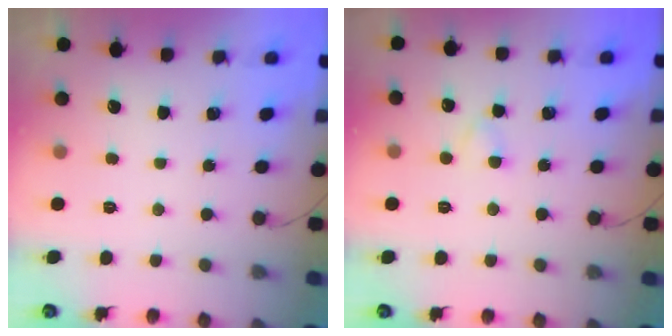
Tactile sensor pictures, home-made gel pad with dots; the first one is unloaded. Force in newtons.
{"total": 2.2, "press": 1.9, "slide": 1.1}